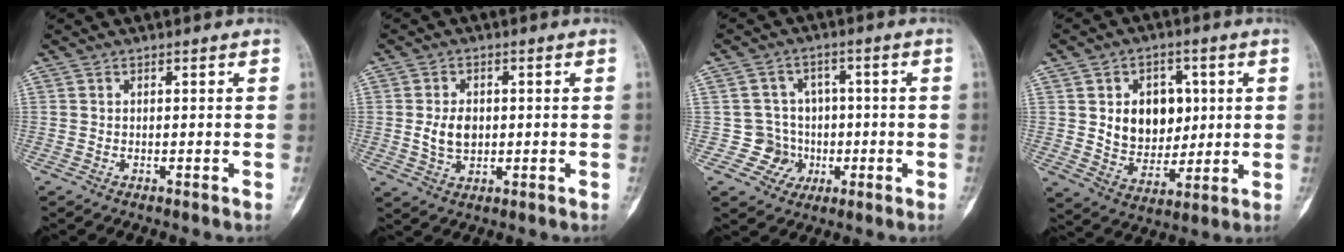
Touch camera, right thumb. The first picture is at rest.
{"total": 5.5, "force": [0.1, 3.8, 4.0], "torque": [-0.065, -0.002, 0.005]}
{"total": 7.0, "force": [-1.1, 6.9, 0.3], "torque": [0.048, 0.024, -0.016]}
{"total": 12.3, "force": [2.3, 9.3, 7.8], "torque": [-0.066, -0.012, 0.049]}